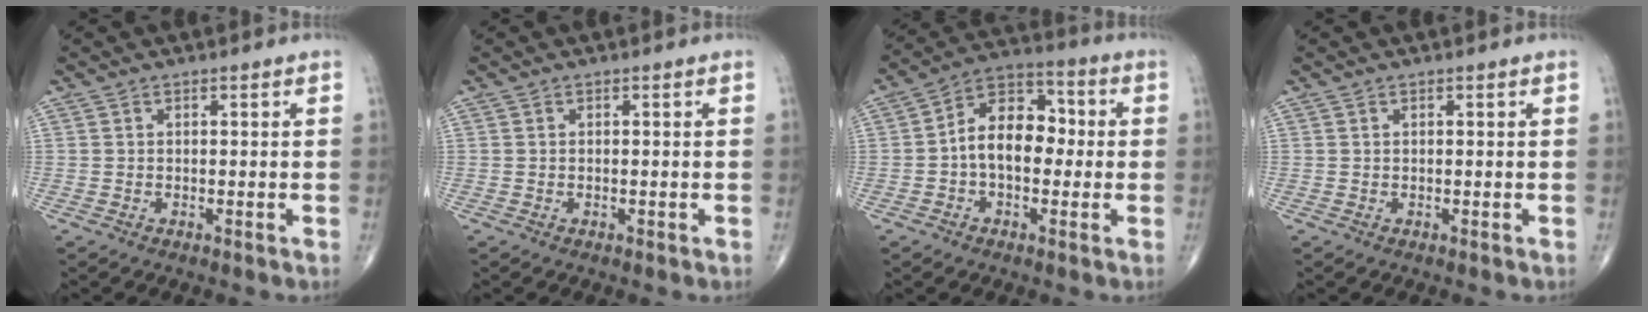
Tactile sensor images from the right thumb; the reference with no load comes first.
{"total": 0.0}
{"total": 11.6, "force": [-0.5, 7.6, 8.8], "torque": [-0.117, 0.037, -0.021]}
{"total": 0.0}